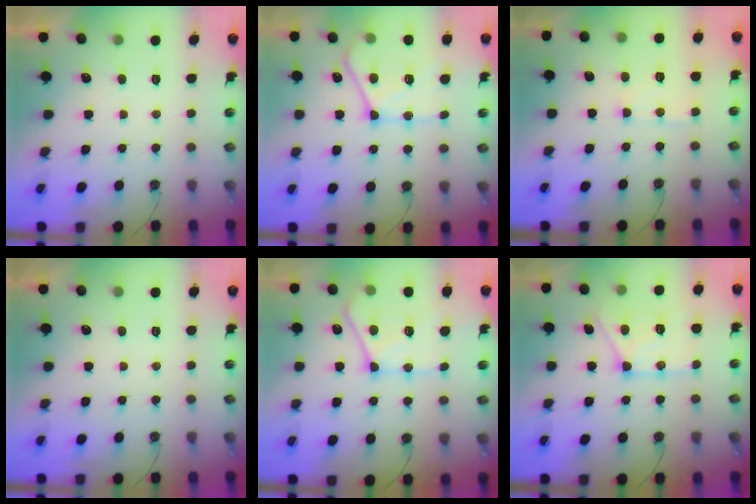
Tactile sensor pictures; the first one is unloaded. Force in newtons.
{"total": 18.3, "press": 18.2, "slide": 2.2}
{"total": 6.6, "press": 6.6, "slide": 0.3}
{"total": 0.0}
{"total": 17.8, "press": 17.7, "slide": 1.7}
{"total": 14.4, "press": 14.4, "slide": 0.7}